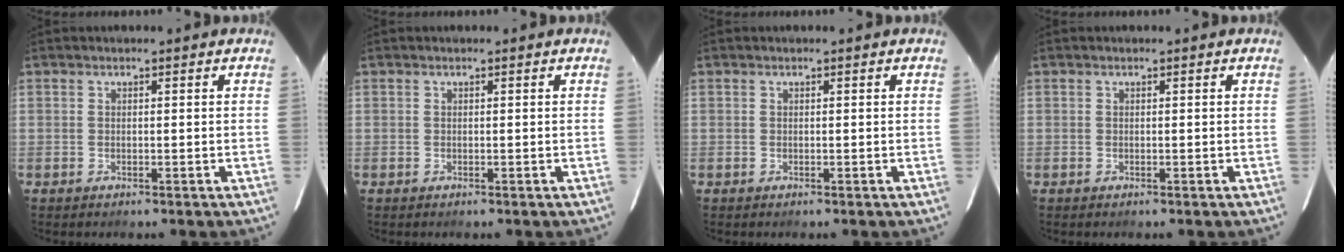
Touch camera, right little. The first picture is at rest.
{"total": 0.0}
{"total": 0.0}
{"total": 0.0}